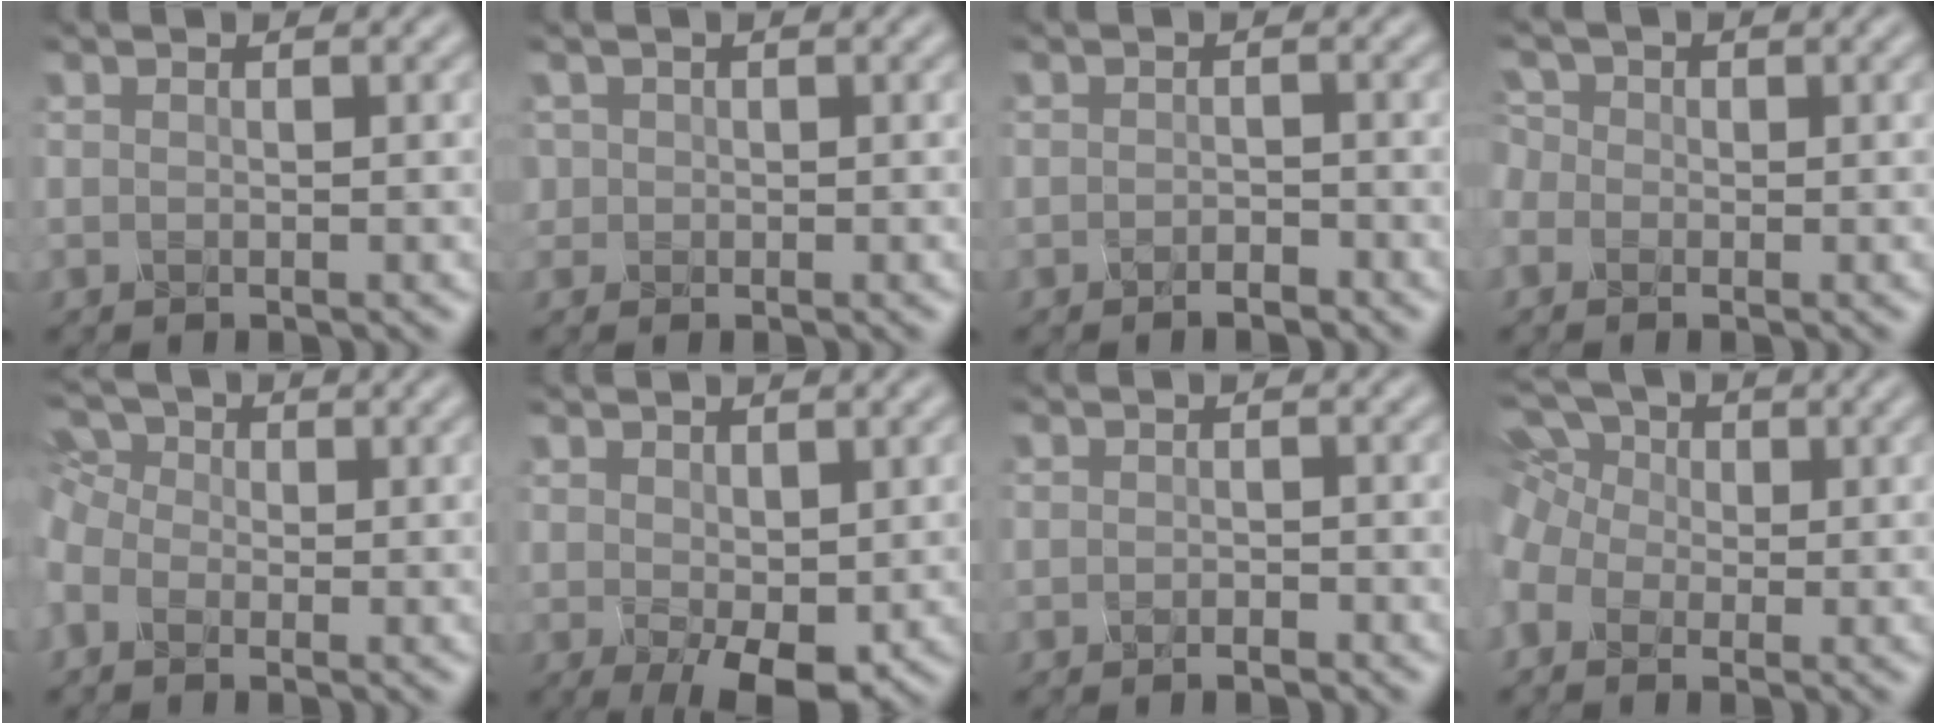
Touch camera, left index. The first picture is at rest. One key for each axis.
{"total": 1.0, "fx": 0.1, "fy": 1.0, "fz": -0.1, "tx": 0.000, "ty": -0.004, "tz": 0.003}
{"total": 1.0, "fx": -0.9, "fy": 0.3, "fz": 0.2, "tx": -0.004, "ty": -0.003, "tz": -0.015}
{"total": 2.6, "fx": 0.2, "fy": 2.4, "fz": 0.9, "tx": -0.018, "ty": 0.014, "tz": -0.017}
{"total": 5.1, "fx": -0.6, "fy": 4.2, "fz": 2.9, "tx": -0.090, "ty": 0.016, "tz": -0.022}
{"total": 4.0, "fx": 0.1, "fy": 2.1, "fz": 3.4, "tx": -0.067, "ty": -0.009, "tz": 0.010}
{"total": 0.7, "fx": -0.6, "fy": 0.2, "fz": 0.1, "tx": -0.002, "ty": -0.003, "tz": -0.009}
{"total": 7.3, "fx": 0.4, "fy": 5.9, "fz": 4.3, "tx": -0.109, "ty": 0.025, "tz": -0.033}